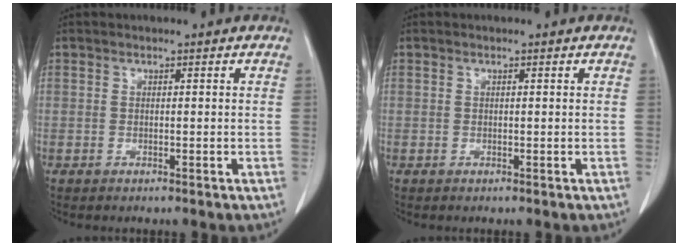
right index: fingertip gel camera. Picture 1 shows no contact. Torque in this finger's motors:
{"motor_torque": [0.01, -0.11, 0.01, 0.01]}